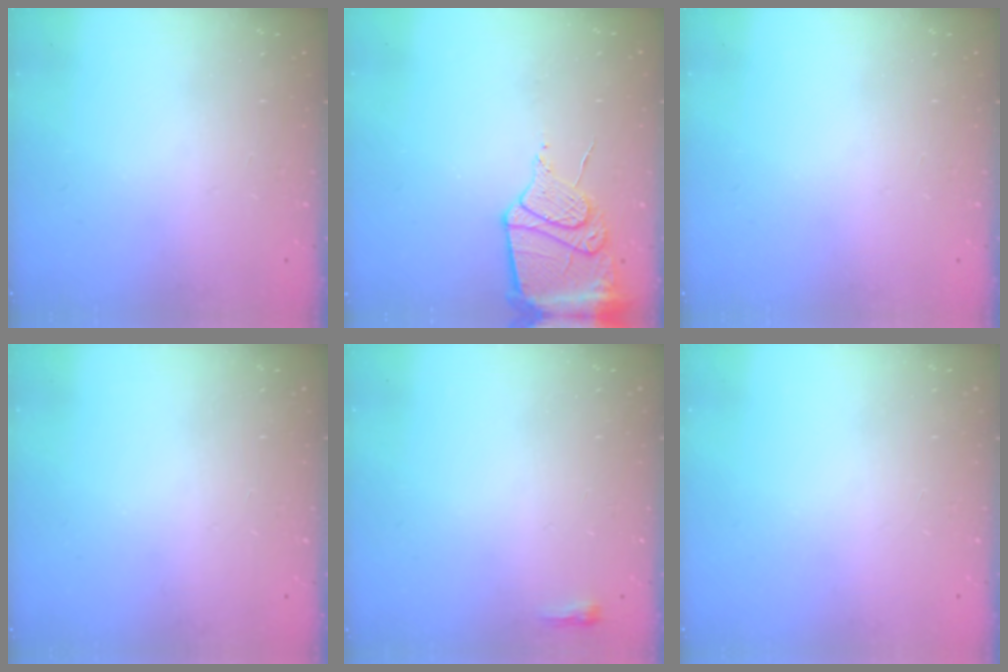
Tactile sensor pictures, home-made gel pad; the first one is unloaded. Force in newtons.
{"total": 13.2, "press": 13.1, "slide": 1.7}
{"total": 0.0}
{"total": 0.0}
{"total": 2.3, "press": 2.2, "slide": 0.7}
{"total": 0.0}